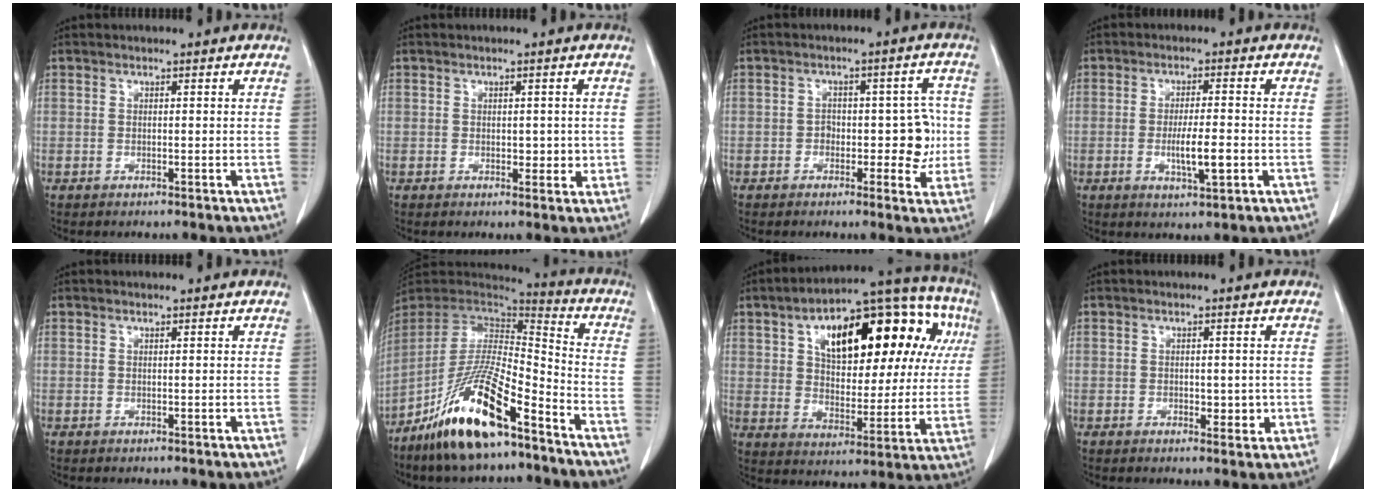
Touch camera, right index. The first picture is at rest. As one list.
[{"total": 2.6, "force": [-0.1, 1.6, 2.0], "torque": [-0.020, -0.001, 0.003]}, {"total": 6.1, "force": [-1.1, 3.4, 4.9], "torque": [-0.046, 0.020, -0.013]}, {"total": 5.6, "force": [-1.4, 0.7, 5.4], "torque": [-0.097, -0.007, -0.020]}, {"total": 0.0}, {"total": 17.4, "force": [-11.1, 3.3, 12.9], "torque": [-0.267, -0.018, -0.205]}, {"total": 25.5, "force": [8.7, 10.8, 21.4], "torque": [-0.315, 0.064, 0.129]}, {"total": 2.6, "force": [-0.5, 1.5, 2.1], "torque": [-0.027, 0.000, -0.001]}]